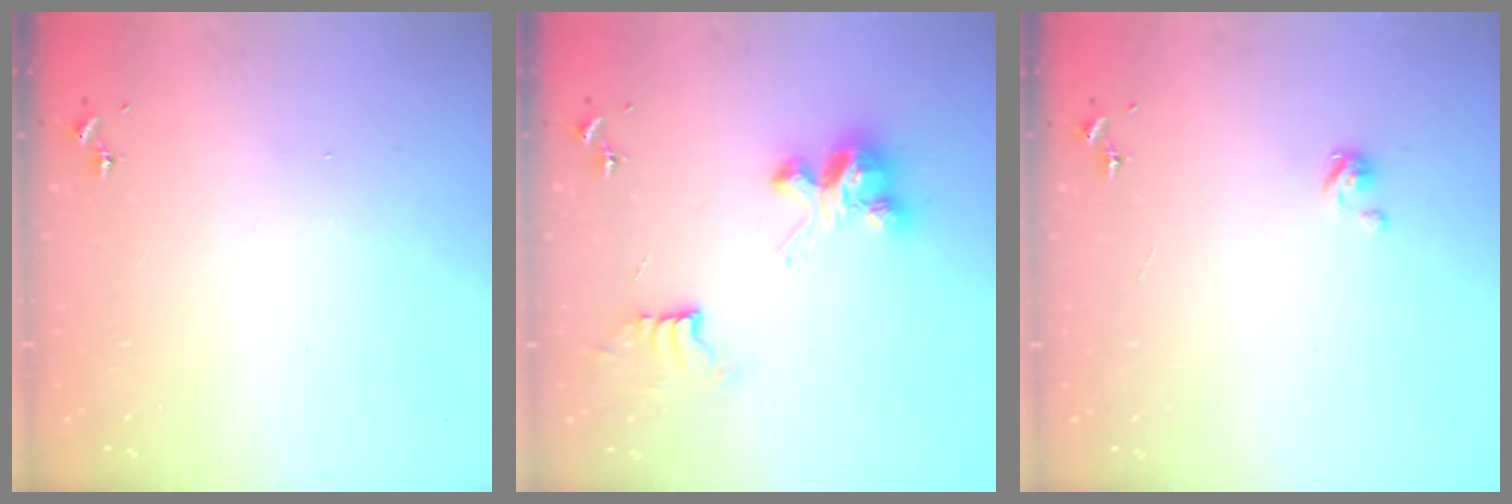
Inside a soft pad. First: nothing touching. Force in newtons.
{"total": 9.8, "press": 9.8, "slide": 0.7}
{"total": 2.9, "press": 2.9, "slide": 0.2}